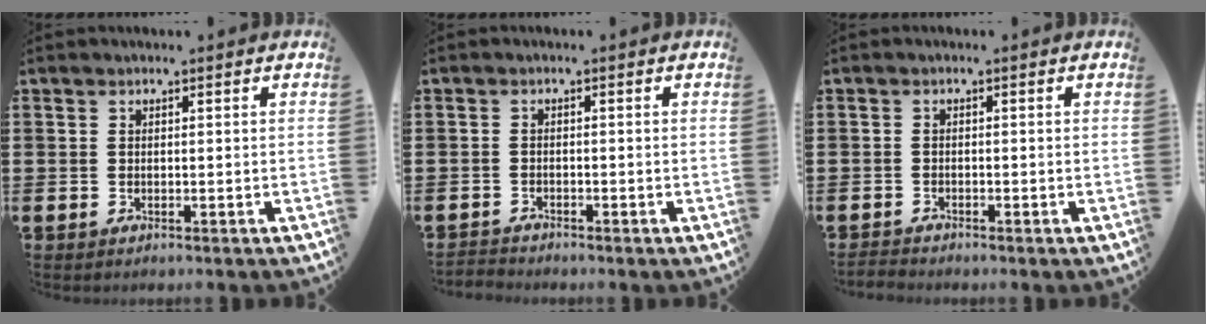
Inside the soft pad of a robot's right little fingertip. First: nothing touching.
{"total": 1.1, "force": [-1.1, 0.0, -0.1], "torque": [-0.001, 0.003, -0.024]}
{"total": 1.0, "force": [-1.0, 0.0, 0.0], "torque": [-0.003, 0.001, -0.020]}